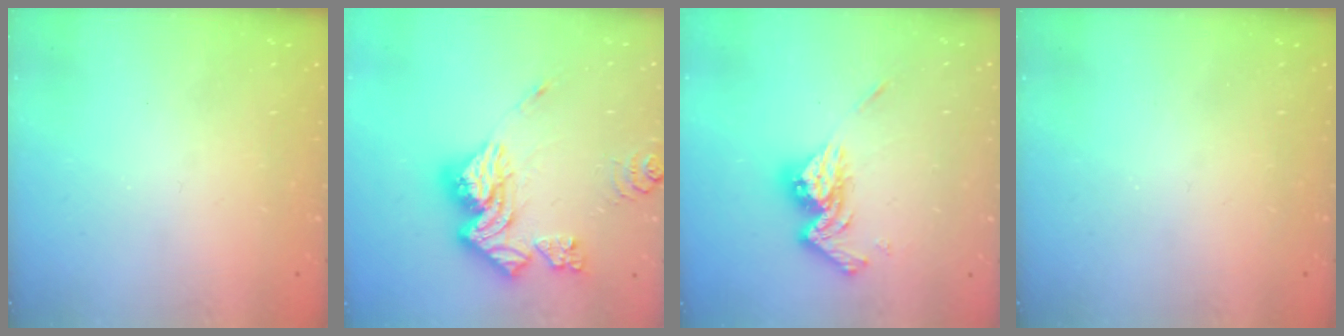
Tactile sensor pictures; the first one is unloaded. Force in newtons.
{"total": 18.6, "press": 18.5, "slide": 1.8}
{"total": 13.5, "press": 13.4, "slide": 1.2}
{"total": 0.0}